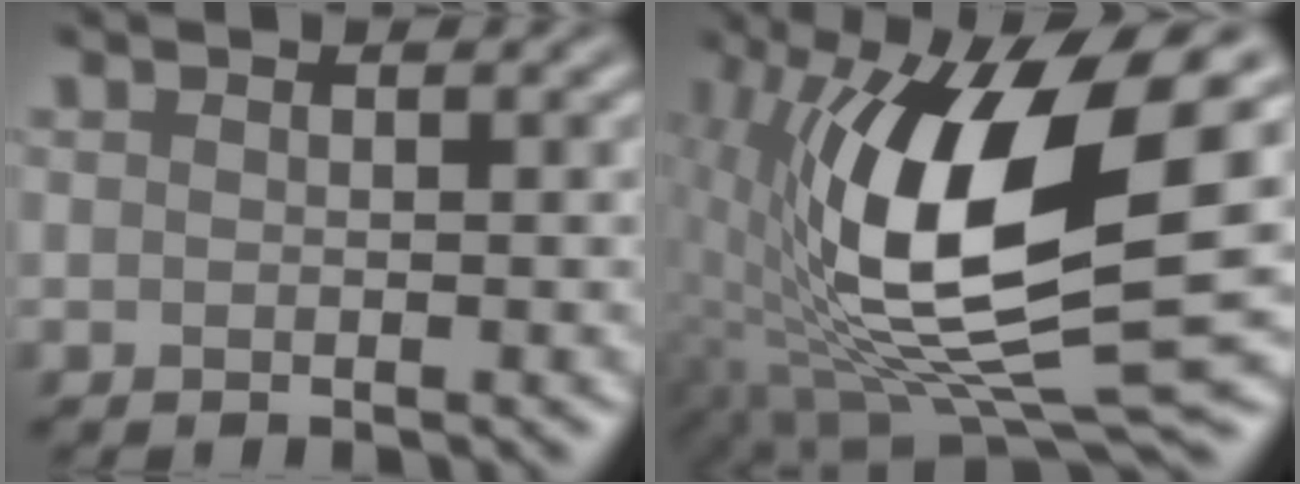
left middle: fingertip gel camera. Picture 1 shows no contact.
{"total": 13.8, "force": [1.4, 4.5, 13.0], "torque": [-0.240, -0.010, 0.024]}